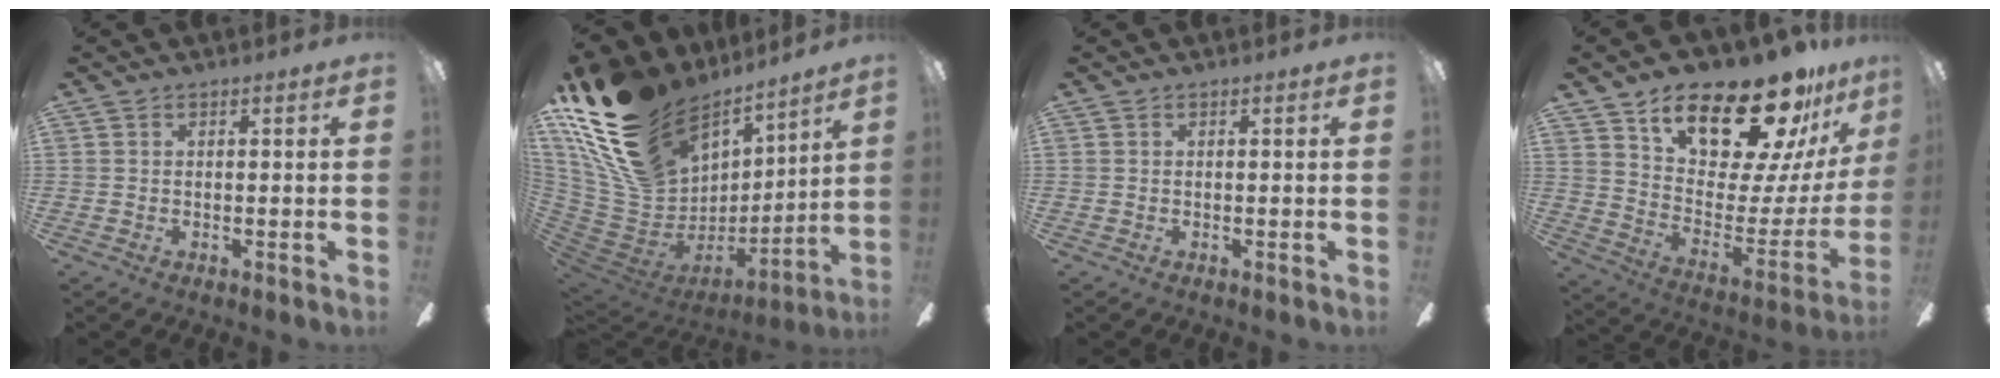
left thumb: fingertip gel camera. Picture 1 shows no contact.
{"total": 25.5, "force": [17.3, 14.4, 12.0], "torque": [-0.257, -0.116, 0.341]}
{"total": 0.0}
{"total": 22.6, "force": [17.3, 8.2, 12.1], "torque": [-0.178, -0.129, 0.290]}